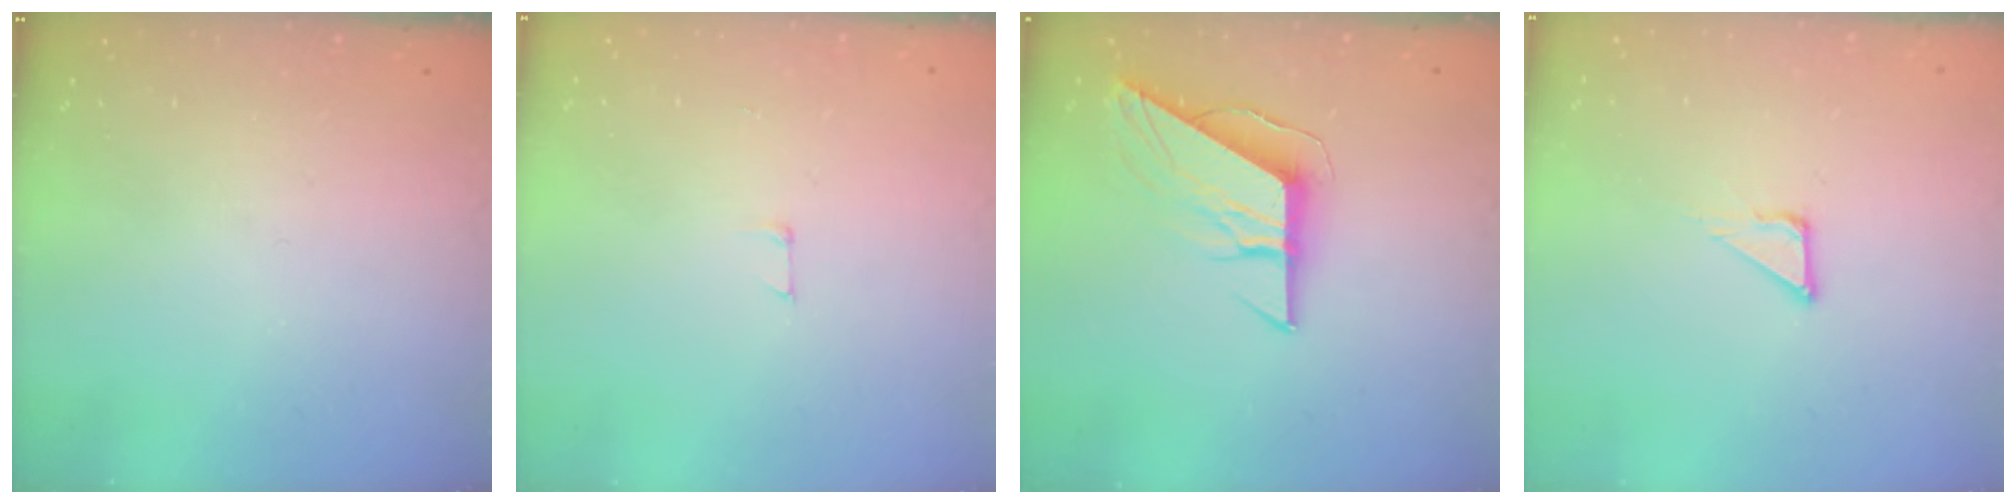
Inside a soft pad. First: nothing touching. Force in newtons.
{"total": 2.9, "press": 2.9, "slide": 0.2}
{"total": 11.1, "press": 11.0, "slide": 1.2}
{"total": 3.5, "press": 3.5, "slide": 0.2}